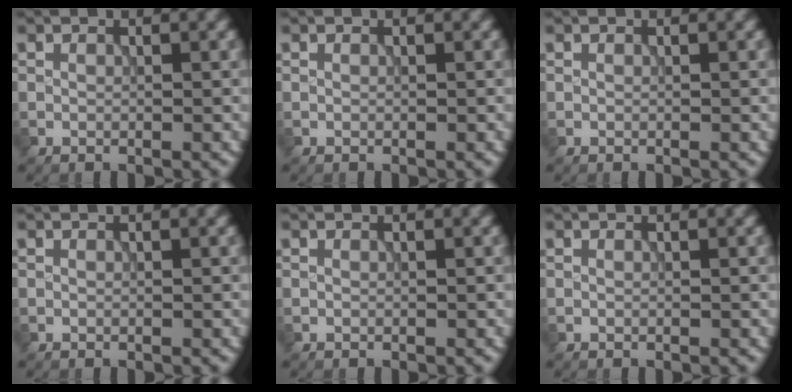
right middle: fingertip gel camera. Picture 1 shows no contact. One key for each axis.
{"total": 0.0}
{"total": 0.0}
{"total": 0.0}
{"total": 0.0}
{"total": 0.0}